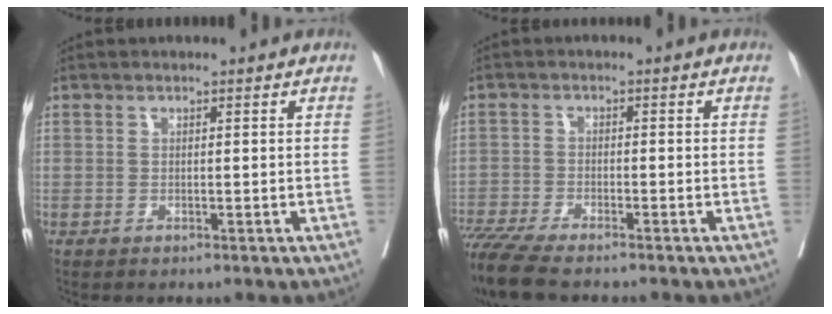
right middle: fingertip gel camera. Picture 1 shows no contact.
{"total": 8.5, "force": [-7.3, 0.7, 4.3], "torque": [-0.084, -0.020, -0.129]}